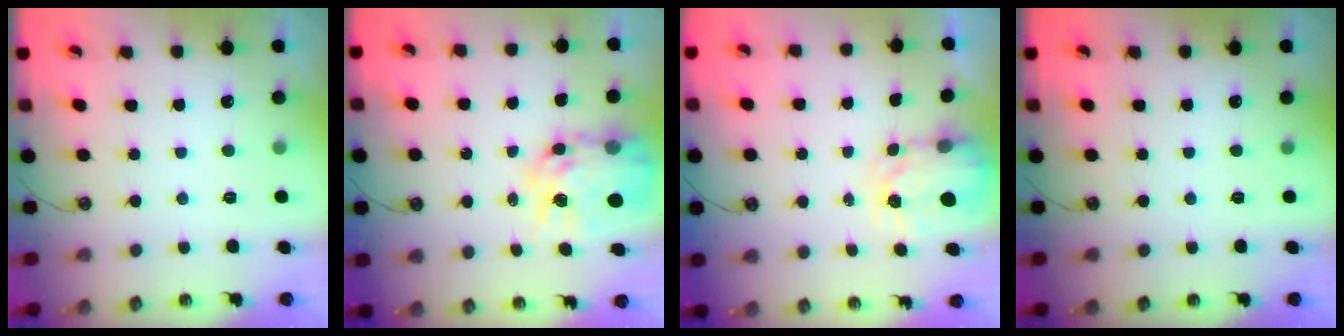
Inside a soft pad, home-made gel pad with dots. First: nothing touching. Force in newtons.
{"total": 14.1, "press": 14.1, "slide": 1.2}
{"total": 3.4, "press": 3.3, "slide": 0.4}
{"total": 0.0}